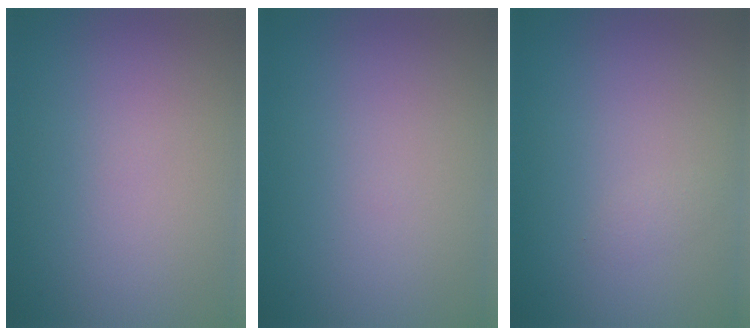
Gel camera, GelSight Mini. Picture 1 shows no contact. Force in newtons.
{"total": 0.0}
{"total": 0.6, "press": 0.6, "slide": 0.0}